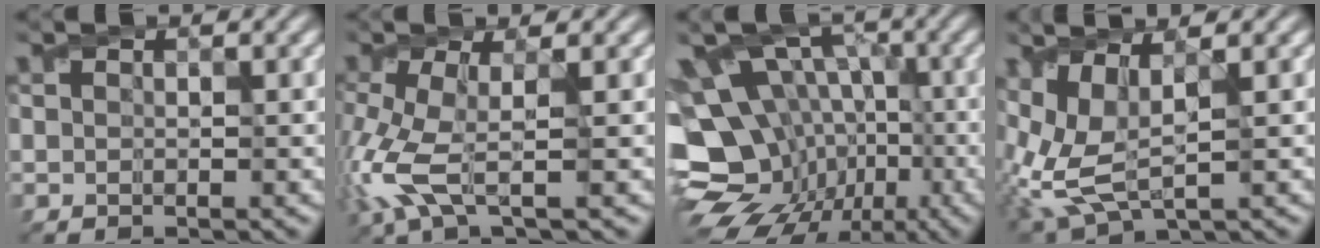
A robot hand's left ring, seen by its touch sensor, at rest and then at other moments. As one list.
[{"total": 5.1, "force": [-1.7, 1.3, 4.6], "torque": [-0.139, -0.008, -0.032]}, {"total": 17.4, "force": [-7.2, 13.1, 8.9], "torque": [-0.172, -0.010, -0.093]}, {"total": 5.4, "force": [0.1, 2.4, 4.9], "torque": [-0.130, -0.004, 0.011]}]